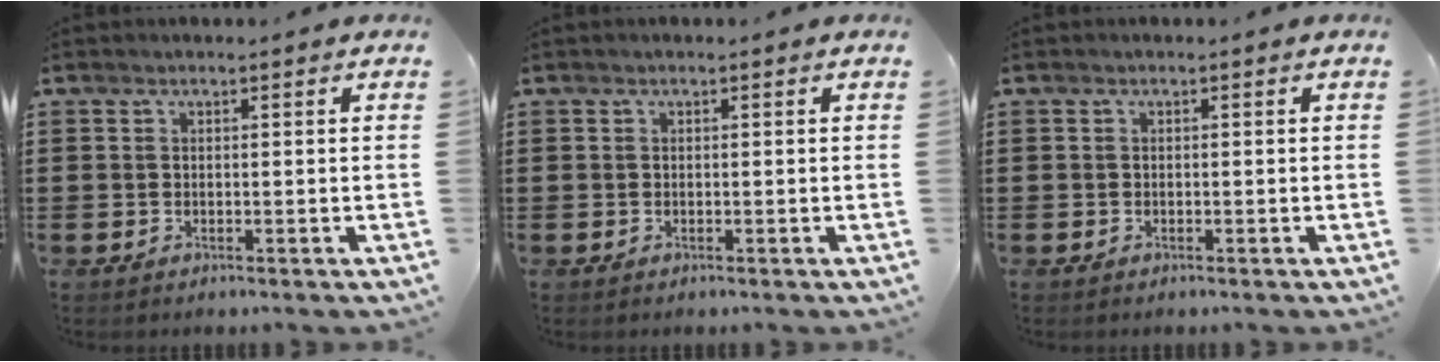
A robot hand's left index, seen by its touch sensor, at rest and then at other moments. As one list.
[{"total": 0.0}, {"total": 0.0}]